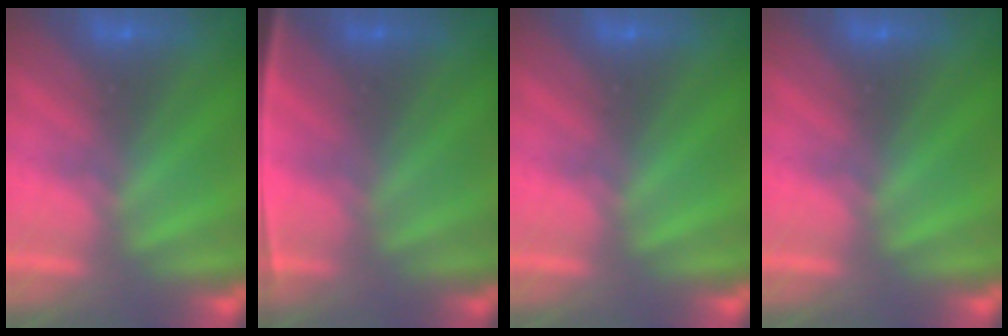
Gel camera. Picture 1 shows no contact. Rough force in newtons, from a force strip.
{"total": 2.5}
{"total": 0.0}
{"total": 0.0}